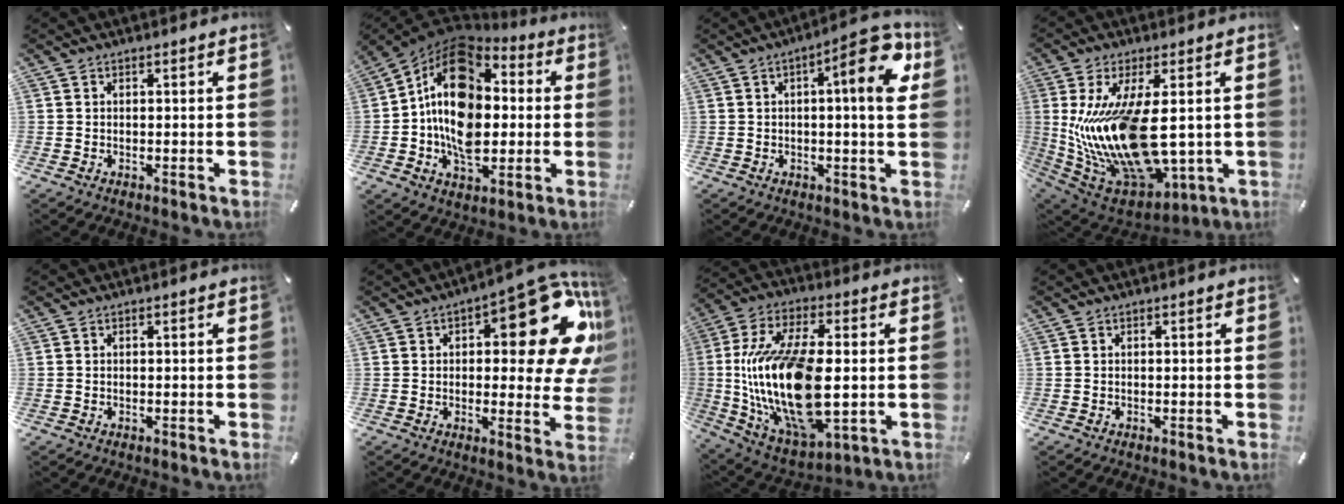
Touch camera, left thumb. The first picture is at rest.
{"total": 18.6, "force": [0.8, 13.3, 12.9], "torque": [-0.251, -0.006, 0.010]}
{"total": 13.4, "force": [4.1, 3.1, 12.4], "torque": [-0.156, -0.025, 0.057]}
{"total": 21.4, "force": [2.5, 9.5, 19.0], "torque": [-0.417, -0.038, 0.056]}
{"total": 0.0}
{"total": 21.1, "force": [7.8, 9.0, 17.5], "torque": [-0.205, -0.062, 0.122]}
{"total": 25.7, "force": [-0.2, 13.5, 21.8], "torque": [-0.473, -0.014, 0.012]}
{"total": 0.0}